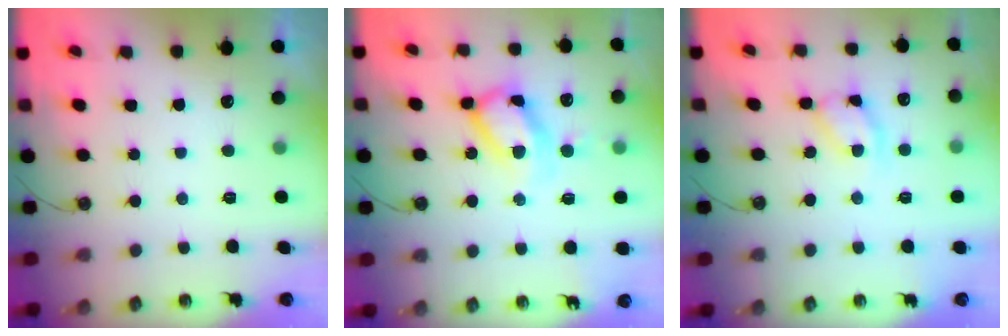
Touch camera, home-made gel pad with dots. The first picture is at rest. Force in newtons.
{"total": 12.8, "press": 12.8, "slide": 1.5}
{"total": 12.2, "press": 12.2, "slide": 0.9}